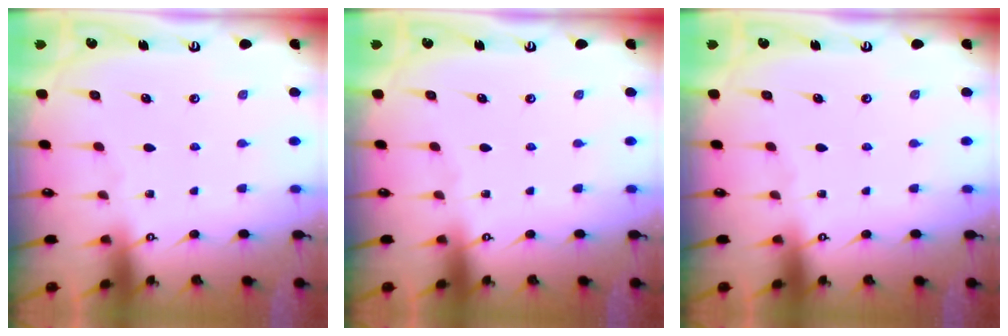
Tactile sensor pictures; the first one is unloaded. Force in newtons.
{"total": 0.0}
{"total": 0.0}